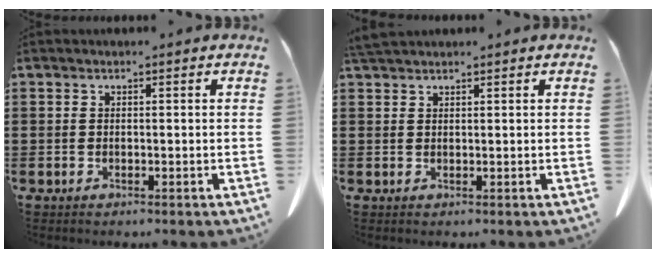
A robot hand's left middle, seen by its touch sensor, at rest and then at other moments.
{"total": 1.9, "force": [1.8, 0.3, 0.7], "torque": [-0.020, 0.000, 0.035]}